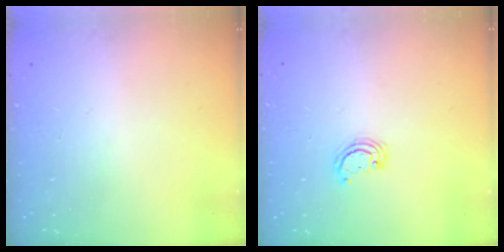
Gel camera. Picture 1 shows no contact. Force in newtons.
{"total": 2.6, "press": 2.6, "slide": 0.3}